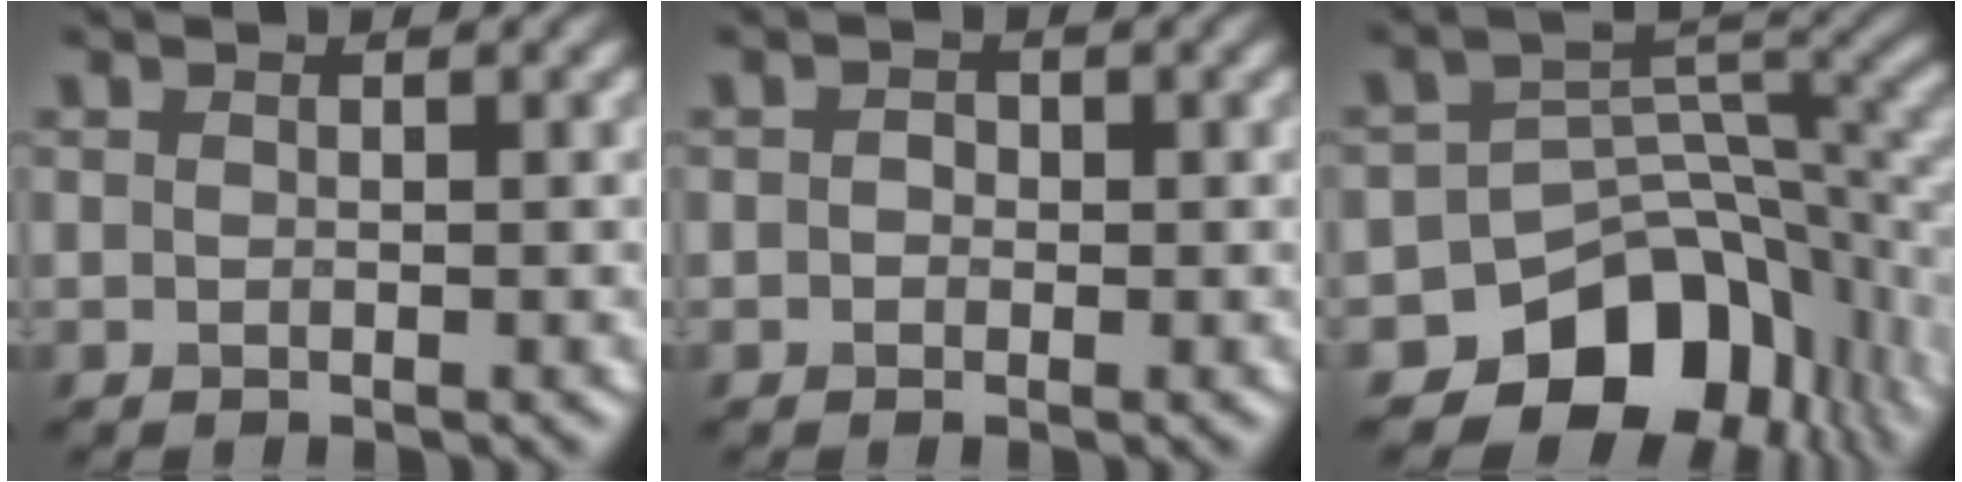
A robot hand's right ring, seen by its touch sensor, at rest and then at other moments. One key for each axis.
{"total": 0.8, "fx": 0.1, "fy": 0.7, "fz": 0.3, "tx": -0.006, "ty": -0.001, "tz": -0.003}
{"total": 11.4, "fx": -6.4, "fy": 7.7, "fz": 5.5, "tx": -0.076, "ty": -0.007, "tz": -0.106}